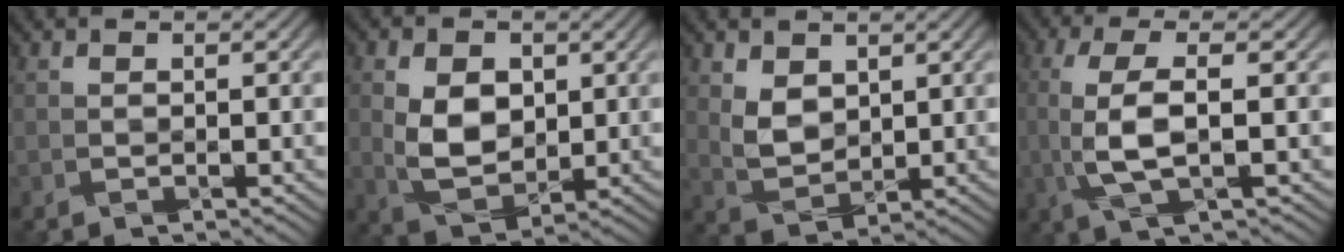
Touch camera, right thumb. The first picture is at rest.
{"total": 6.1, "force": [0.7, 4.3, 4.2], "torque": [-0.090, -0.006, 0.018]}
{"total": 3.5, "force": [2.0, 2.4, 1.5], "torque": [-0.044, -0.011, 0.048]}
{"total": 5.5, "force": [-0.6, 1.5, 5.3], "torque": [-0.119, 0.006, -0.013]}